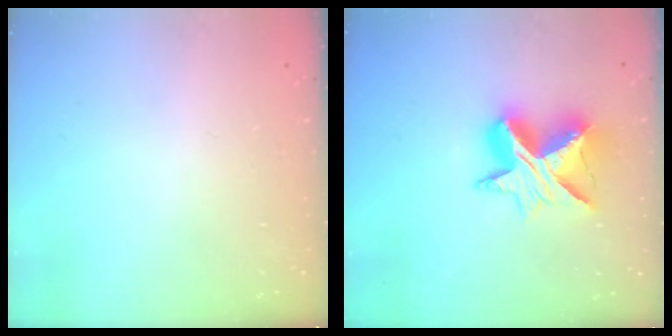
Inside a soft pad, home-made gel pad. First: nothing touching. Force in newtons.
{"total": 13.8, "press": 13.7, "slide": 0.9}